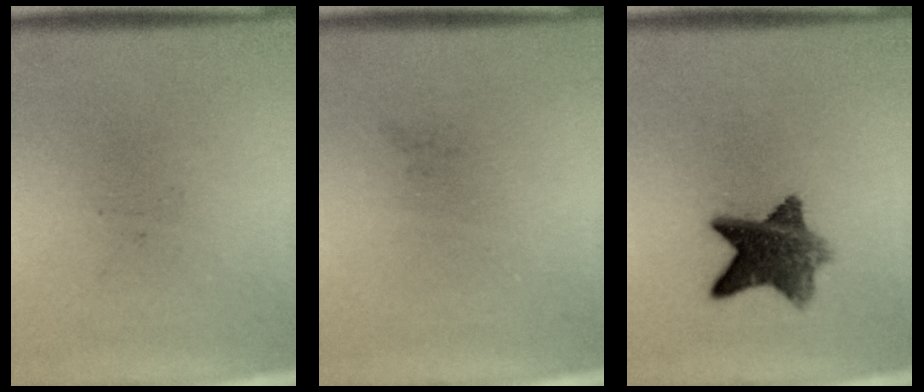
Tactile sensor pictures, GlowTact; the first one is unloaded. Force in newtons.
{"total": 0.0}
{"total": 8.7}